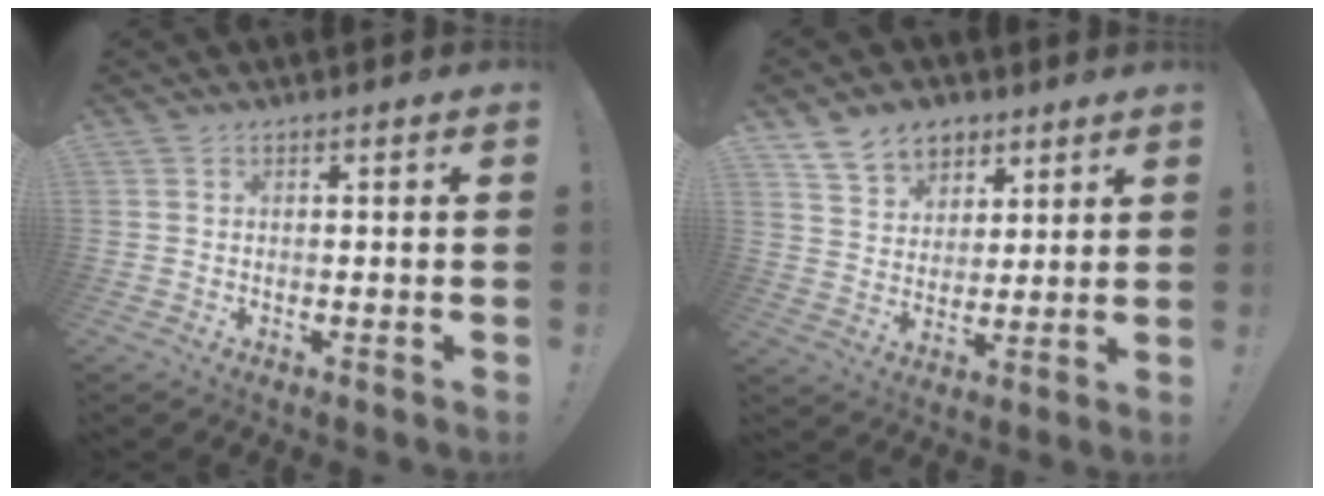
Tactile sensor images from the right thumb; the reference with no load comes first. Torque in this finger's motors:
{"motor_torque": [0.00, 0.01, 0.25, 0.25, 0.00]}